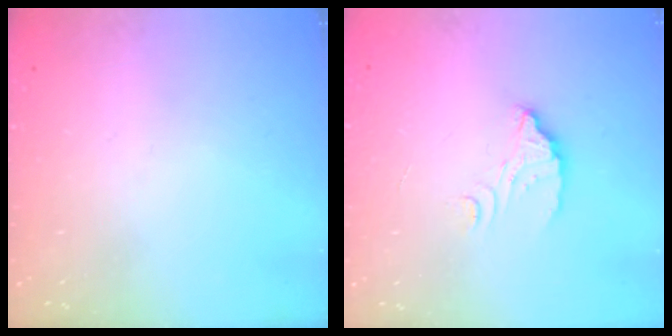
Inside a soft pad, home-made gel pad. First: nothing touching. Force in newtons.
{"total": 4.6, "press": 4.6, "slide": 0.3}